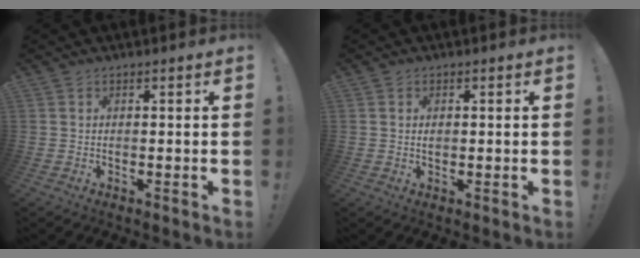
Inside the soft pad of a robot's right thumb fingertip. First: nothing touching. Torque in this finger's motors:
{"motor_torque": [-0.10, -0.04, -0.06, 0.24, 0.06]}